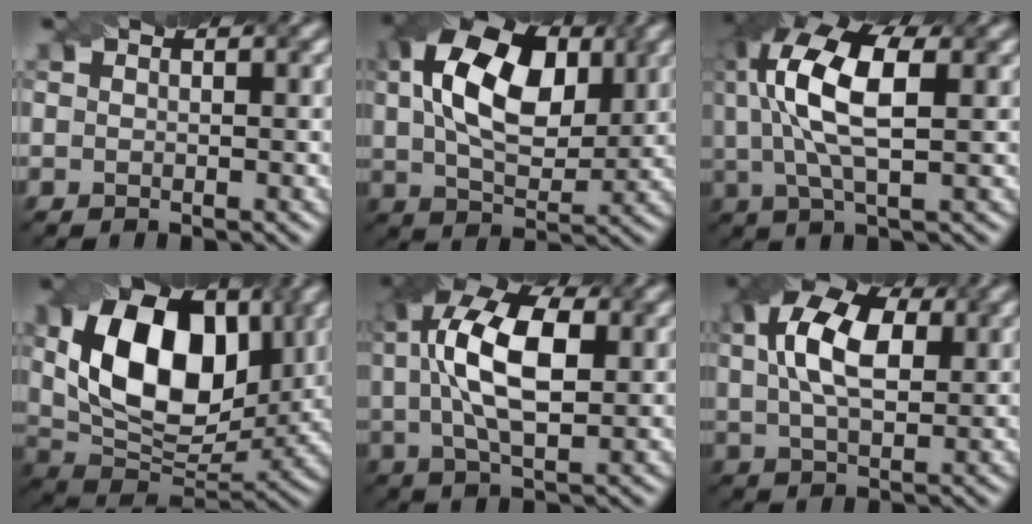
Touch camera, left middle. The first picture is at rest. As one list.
[{"total": 12.4, "force": [3.4, 7.3, 9.4], "torque": [-0.162, 0.018, 0.054]}, {"total": 10.0, "force": [2.4, 4.0, 8.9], "torque": [-0.188, 0.018, 0.037]}, {"total": 13.4, "force": [3.0, 8.5, 9.9], "torque": [-0.171, -0.001, 0.054]}, {"total": 10.1, "force": [2.0, 4.7, 8.8], "torque": [-0.171, 0.019, 0.026]}, {"total": 8.4, "force": [2.4, 4.5, 6.7], "torque": [-0.132, 0.018, 0.037]}]